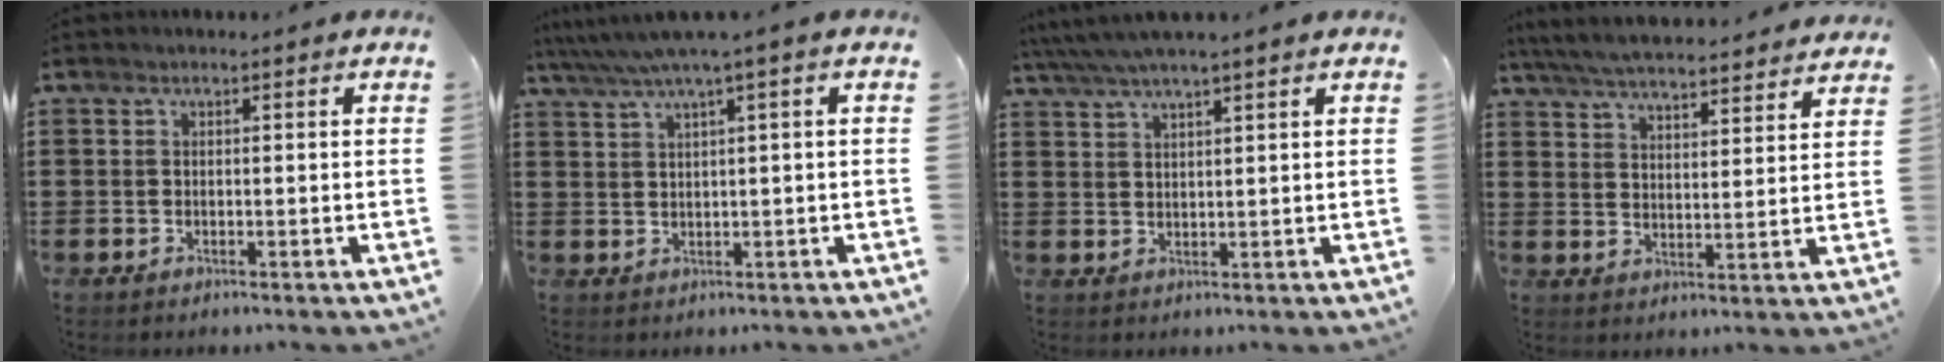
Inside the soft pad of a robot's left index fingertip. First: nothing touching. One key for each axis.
{"total": 3.4, "fx": 1.7, "fy": -0.4, "fz": 2.9, "tx": -0.060, "ty": -0.009, "tz": 0.025}
{"total": 3.7, "fx": 3.1, "fy": -0.2, "fz": 2.0, "tx": -0.047, "ty": -0.006, "tz": 0.055}
{"total": 5.8, "fx": 5.7, "fy": -0.1, "fz": 1.3, "tx": -0.050, "ty": -0.032, "tz": 0.099}